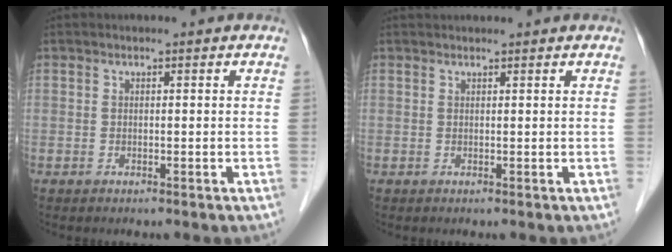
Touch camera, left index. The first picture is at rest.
{"total": 2.3, "force": [2.2, 0.3, 0.5], "torque": [-0.010, 0.030, 0.032]}